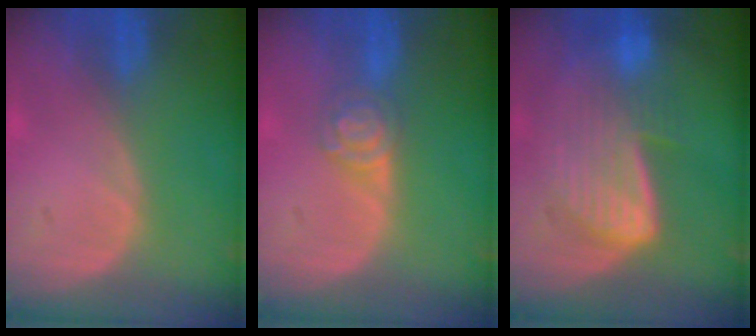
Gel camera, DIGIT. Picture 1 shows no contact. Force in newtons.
{"total": 4.4, "press": 3.9, "slide": 1.9}
{"total": 7.4, "press": 7.3, "slide": 1.6}